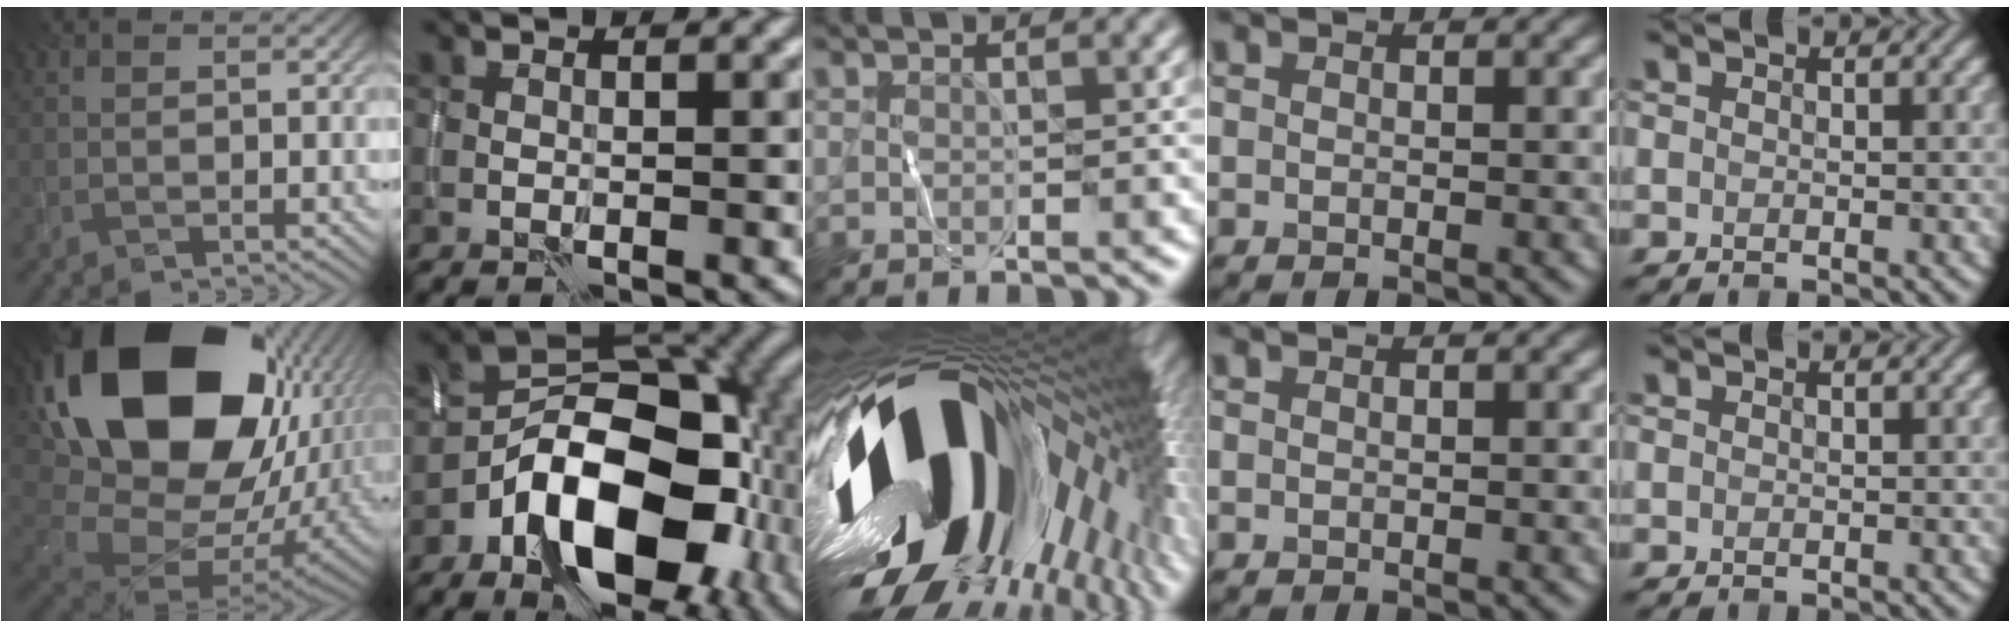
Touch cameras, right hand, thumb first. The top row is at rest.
{"thumb": {"total": 22.4, "force": [6.6, 15.0, 15.3], "torque": [-0.316, -0.053, 0.162]}, "index": {"total": 13.9, "force": [-5.0, 8.2, 10.0], "torque": [-0.147, -0.004, -0.092]}, "middle": {"total": 20.9, "force": [-0.4, 11.1, 17.7], "torque": [-0.323, -0.062, -0.001]}}